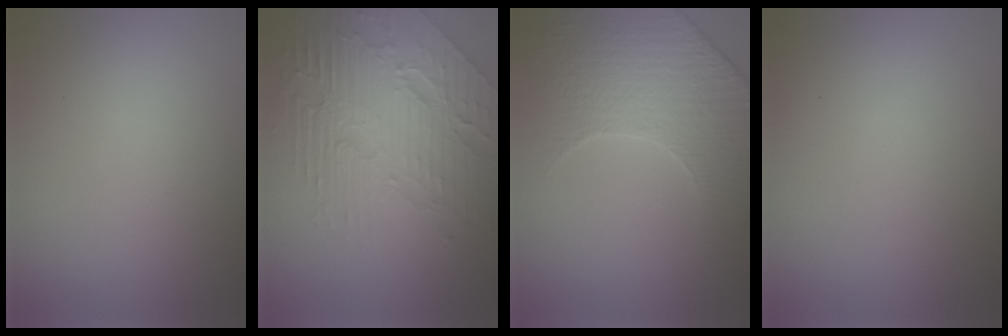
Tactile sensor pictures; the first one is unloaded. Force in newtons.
{"total": 7.8, "press": 5.4, "slide": 5.6}
{"total": 4.3, "press": 4.2, "slide": 0.9}
{"total": 0.0}